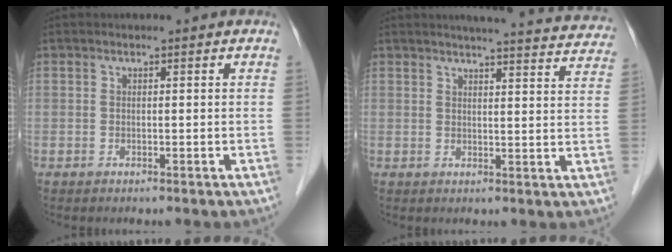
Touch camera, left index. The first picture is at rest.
{"total": 18.6, "force": [17.6, 1.5, 5.8], "torque": [-0.067, -0.035, 0.192]}